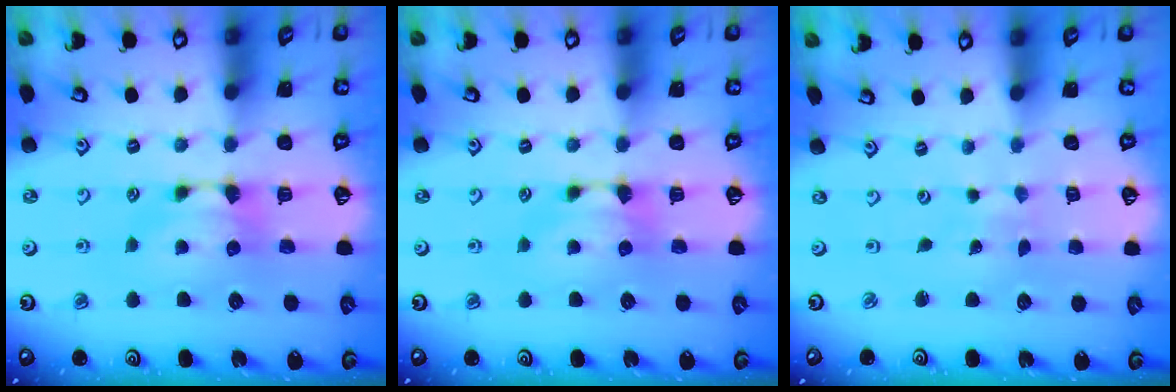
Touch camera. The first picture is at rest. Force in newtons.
{"total": 0.0}
{"total": 6.7, "press": 6.6, "slide": 0.5}